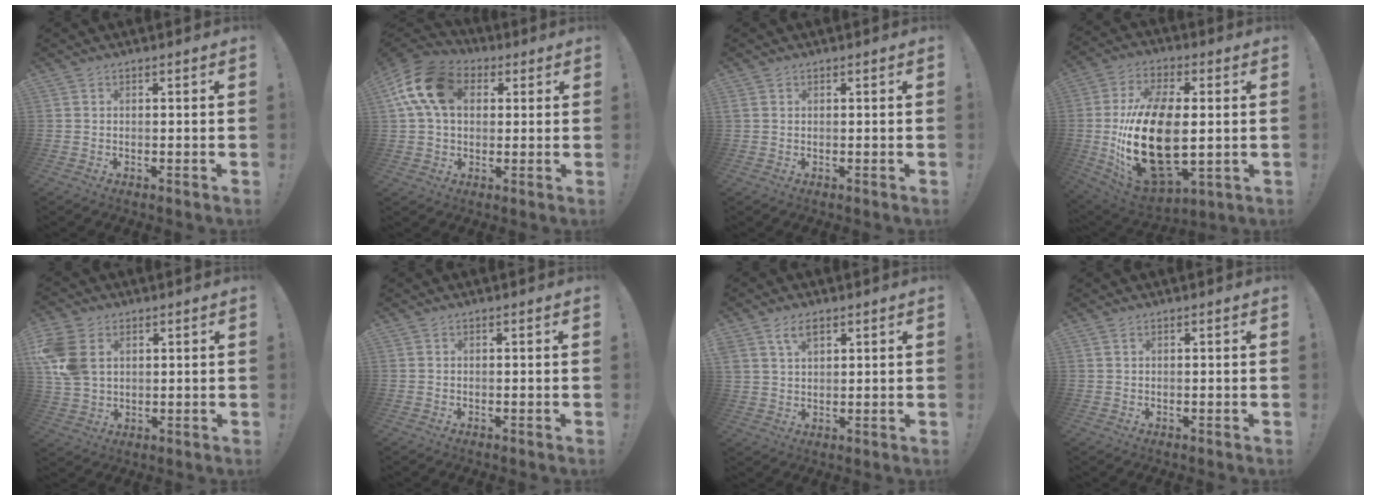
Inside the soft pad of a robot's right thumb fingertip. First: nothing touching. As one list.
[{"total": 16.6, "force": [4.6, 11.5, 10.9], "torque": [-0.199, 0.003, 0.089]}, {"total": 0.8, "force": [0.4, 0.7, 0.2], "torque": [-0.008, 0.004, 0.009]}, {"total": 25.9, "force": [-0.6, 14.5, 21.5], "torque": [-0.435, -0.011, 0.001]}, {"total": 12.2, "force": [3.8, 8.6, 7.8], "torque": [-0.167, -0.005, 0.076]}, {"total": 0.0}, {"total": 5.3, "force": [3.1, 3.0, 3.1], "torque": [-0.056, -0.005, 0.058]}, {"total": 0.8, "force": [0.5, 0.2, 0.6], "torque": [-0.015, 0.001, 0.009]}]